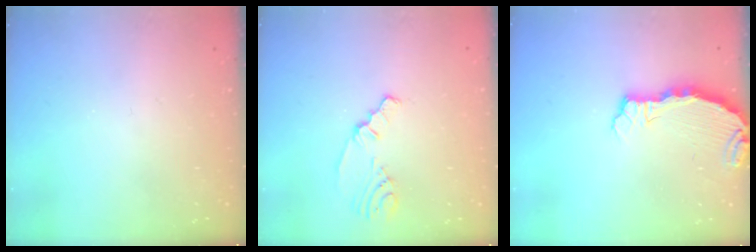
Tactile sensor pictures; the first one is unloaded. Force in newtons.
{"total": 2.1, "press": 1.7, "slide": 1.2}
{"total": 4.4, "press": 4.4, "slide": 0.4}